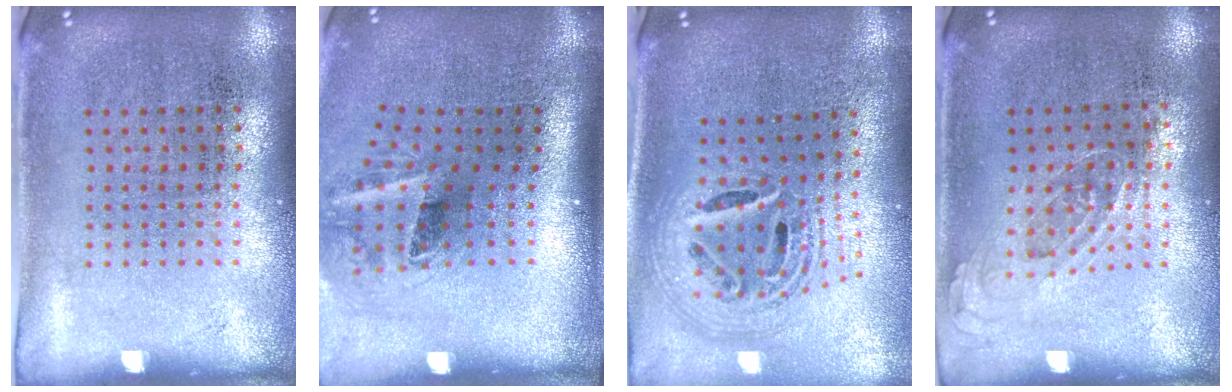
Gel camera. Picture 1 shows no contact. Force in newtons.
{"total": 2.2, "press": 1.3, "slide": 1.7}
{"total": 2.4, "press": 1.8, "slide": 1.7}
{"total": 0.7, "press": 0.5, "slide": 0.4}